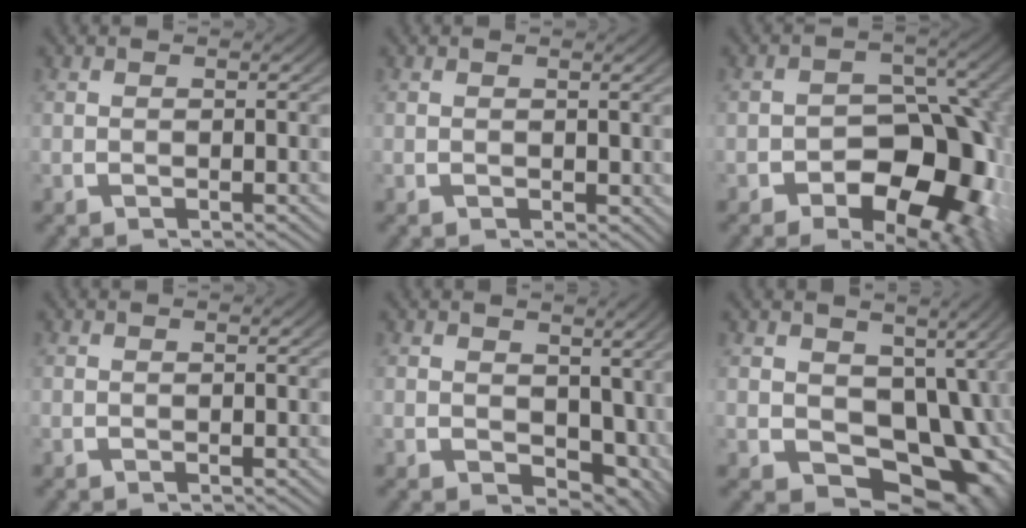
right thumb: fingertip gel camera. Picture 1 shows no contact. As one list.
[{"total": 0.6, "force": [0.2, 0.6, 0.1], "torque": [0.005, -0.003, 0.008]}, {"total": 13.8, "force": [-2.9, 9.6, 9.4], "torque": [-0.139, -0.059, -0.027]}, {"total": 0.0}, {"total": 6.0, "force": [0.9, 4.7, 3.6], "torque": [-0.052, -0.027, 0.025]}, {"total": 12.4, "force": [-1.9, 9.4, 8.0], "torque": [-0.142, -0.073, -0.001]}]